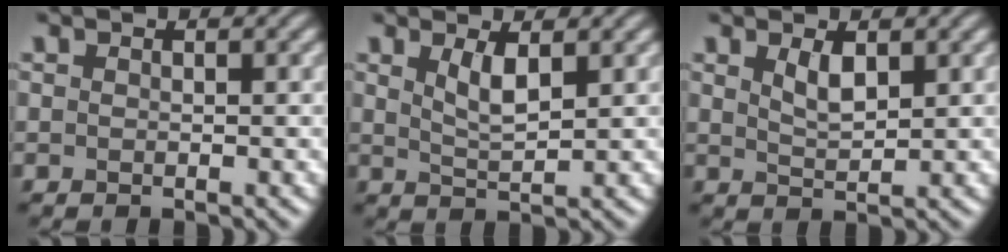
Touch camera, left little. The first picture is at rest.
{"total": 2.4, "force": [1.2, 0.6, 2.0], "torque": [-0.039, -0.005, 0.026]}
{"total": 2.0, "force": [1.1, 0.6, 1.5], "torque": [-0.032, -0.003, 0.024]}